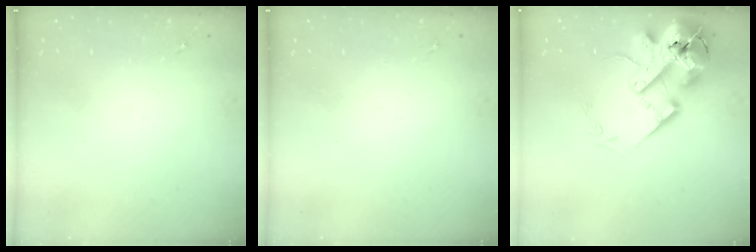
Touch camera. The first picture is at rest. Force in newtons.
{"total": 0.0}
{"total": 22.7, "press": 22.4, "slide": 3.8}